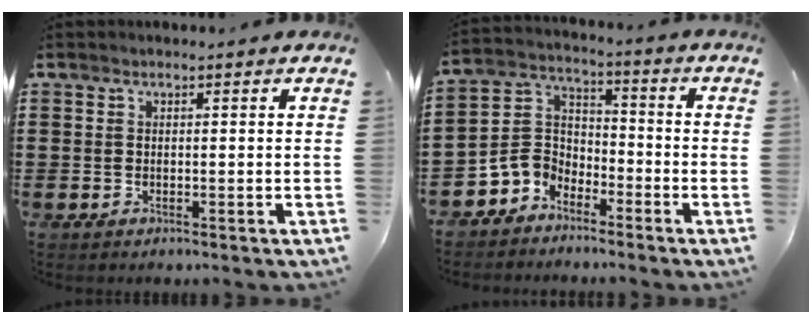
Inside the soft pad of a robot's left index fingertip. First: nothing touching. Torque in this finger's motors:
{"motor_torque": [0.26, 0.26, 0.16, 0.07]}